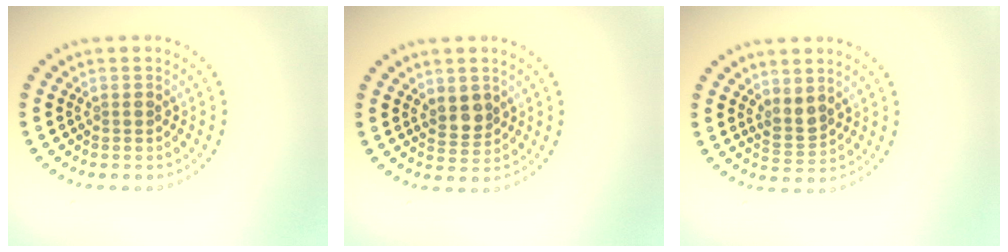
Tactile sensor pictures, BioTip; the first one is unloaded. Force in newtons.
{"total": 2.0, "press": 1.8, "slide": 0.9}
{"total": 1.9, "press": 1.6, "slide": 1.1}